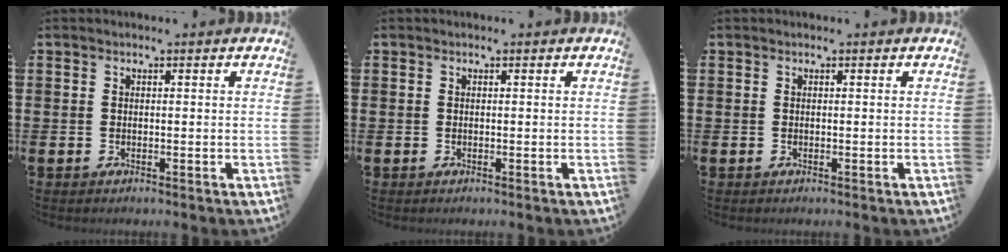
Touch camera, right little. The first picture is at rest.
{"total": 0.0}
{"total": 0.0}